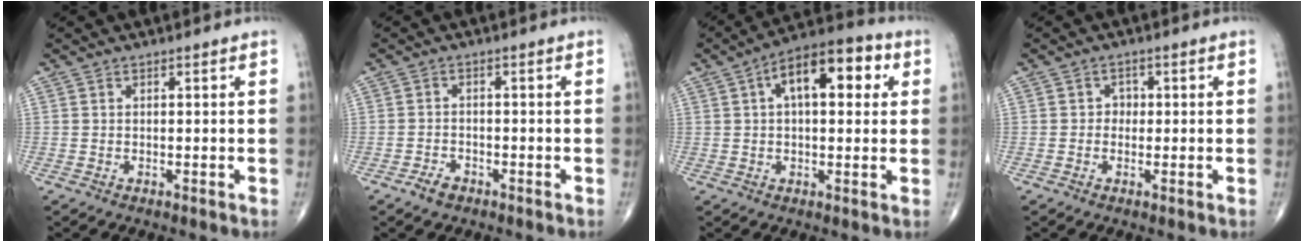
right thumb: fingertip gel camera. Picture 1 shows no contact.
{"total": 2.6, "force": [-1.8, 1.5, 1.1], "torque": [-0.022, 0.009, -0.030]}
{"total": 13.5, "force": [3.8, 6.6, 11.2], "torque": [-0.149, 0.028, 0.049]}
{"total": 1.8, "force": [-0.1, 1.7, 0.8], "torque": [0.003, 0.006, -0.008]}